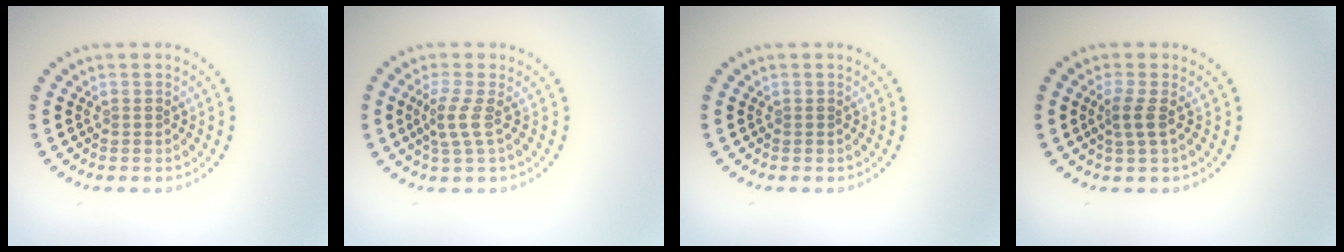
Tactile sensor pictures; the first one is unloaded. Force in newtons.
{"total": 2.1, "press": 1.5, "slide": 1.5}
{"total": 0.0}
{"total": 1.6, "press": 1.3, "slide": 1.0}